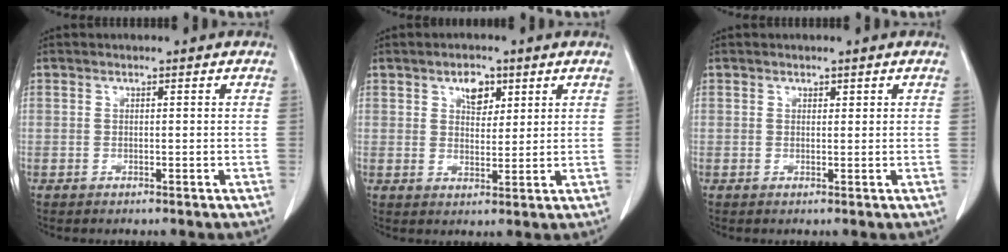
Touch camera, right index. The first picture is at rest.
{"total": 4.1, "force": [2.2, 2.4, 2.5], "torque": [-0.040, 0.002, 0.038]}
{"total": 0.6, "force": [0.4, 0.4, 0.2], "torque": [0.001, -0.003, 0.004]}